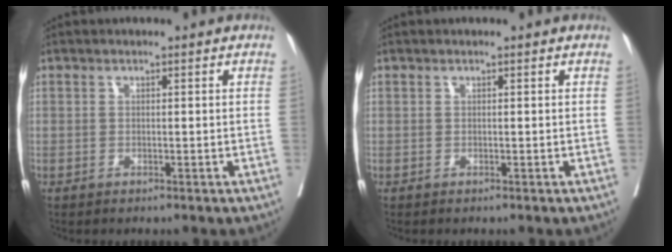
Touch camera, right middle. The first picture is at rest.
{"total": 0.0}